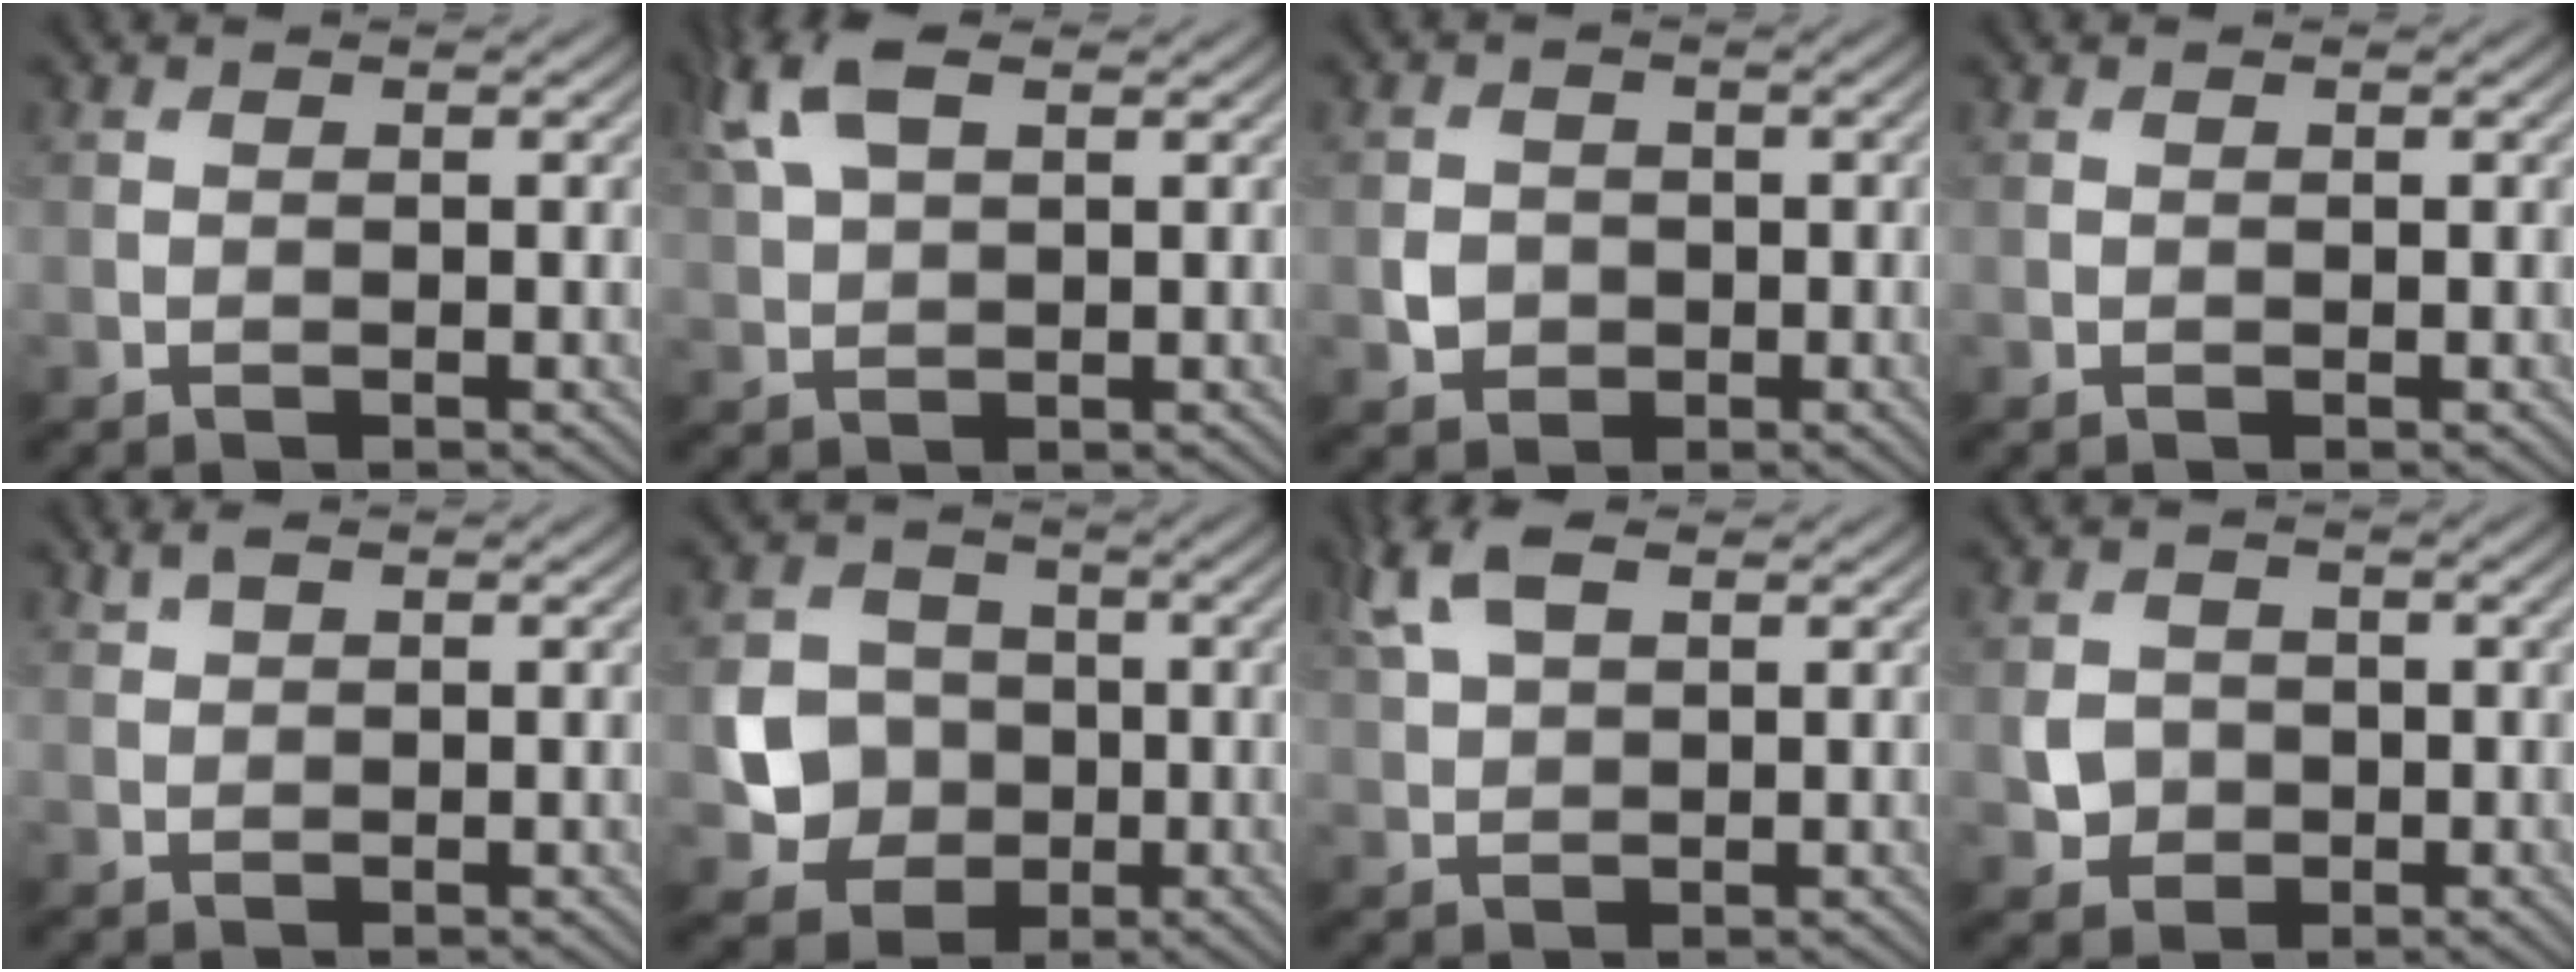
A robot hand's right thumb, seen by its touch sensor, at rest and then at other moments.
{"total": 7.0, "force": [3.3, 3.1, 5.3], "torque": [-0.135, 0.022, 0.065]}
{"total": 2.6, "force": [-0.5, 2.4, 0.8], "torque": [-0.014, -0.004, -0.012]}
{"total": 0.0}
{"total": 1.4, "force": [1.0, 0.5, 0.8], "torque": [-0.024, 0.005, 0.022]}
{"total": 7.0, "force": [-1.2, 6.3, 2.8], "torque": [-0.071, -0.006, -0.034]}
{"total": 6.0, "force": [3.0, 2.8, 4.4], "torque": [-0.115, 0.019, 0.060]}
{"total": 3.3, "force": [-0.5, 3.0, 1.1], "torque": [-0.023, -0.003, -0.015]}